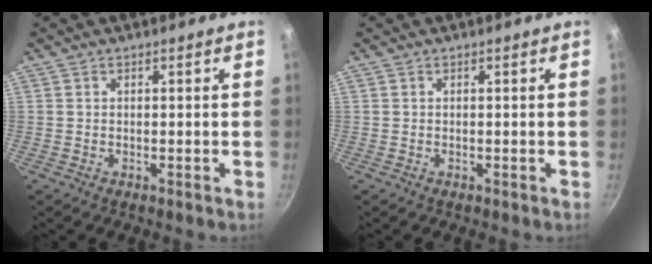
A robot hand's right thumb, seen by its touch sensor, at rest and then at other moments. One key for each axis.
{"total": 0.0}